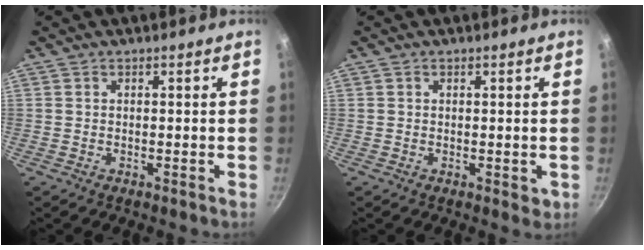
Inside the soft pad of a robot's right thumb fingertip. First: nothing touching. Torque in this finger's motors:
{"motor_torque": [0.10, 0.33, -0.16, 0.10, 0.11]}